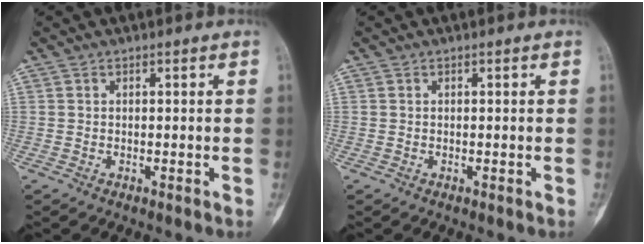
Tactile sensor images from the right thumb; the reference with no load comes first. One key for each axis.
{"total": 0.0}